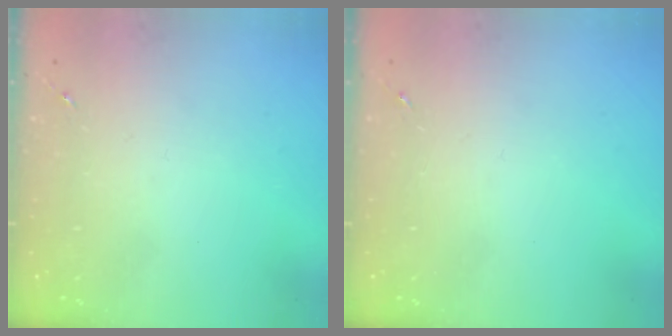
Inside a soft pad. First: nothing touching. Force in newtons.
{"total": 0.0}